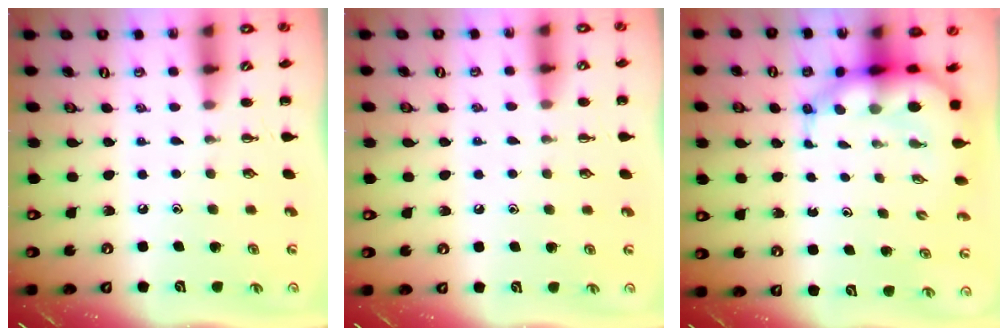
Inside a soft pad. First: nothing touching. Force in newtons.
{"total": 7.0, "press": 6.6, "slide": 2.4}
{"total": 8.7, "press": 8.3, "slide": 2.5}